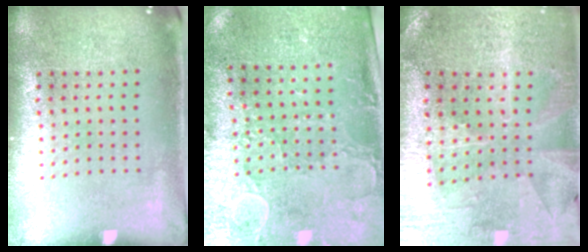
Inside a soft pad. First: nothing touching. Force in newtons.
{"total": 2.9, "press": 2.4, "slide": 1.7}
{"total": 1.0, "press": 1.0, "slide": 0.3}